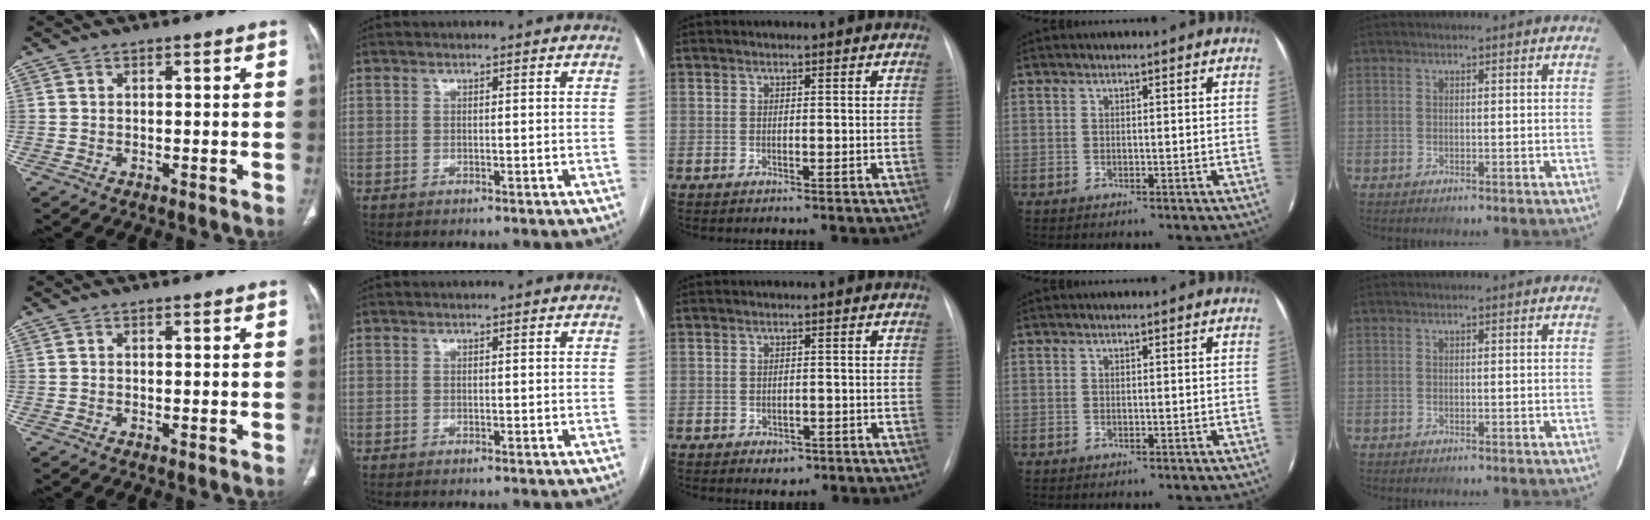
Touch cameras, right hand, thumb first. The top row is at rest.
{"middle": {"total": 2.1, "force": [-1.1, 1.5, 0.9], "torque": [-0.008, 0.003, -0.006]}}